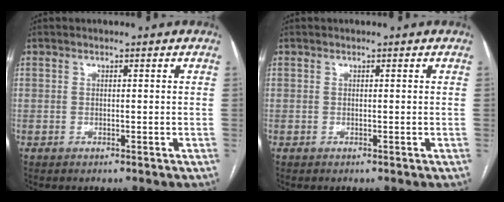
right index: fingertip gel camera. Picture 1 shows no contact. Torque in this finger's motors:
{"motor_torque": [0.04, 0.04, 0.00, 0.00]}